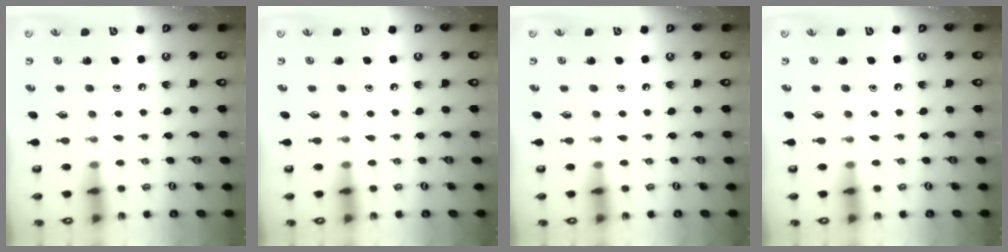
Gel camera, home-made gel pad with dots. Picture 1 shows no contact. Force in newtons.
{"total": 0.0}
{"total": 0.0}
{"total": 0.0}